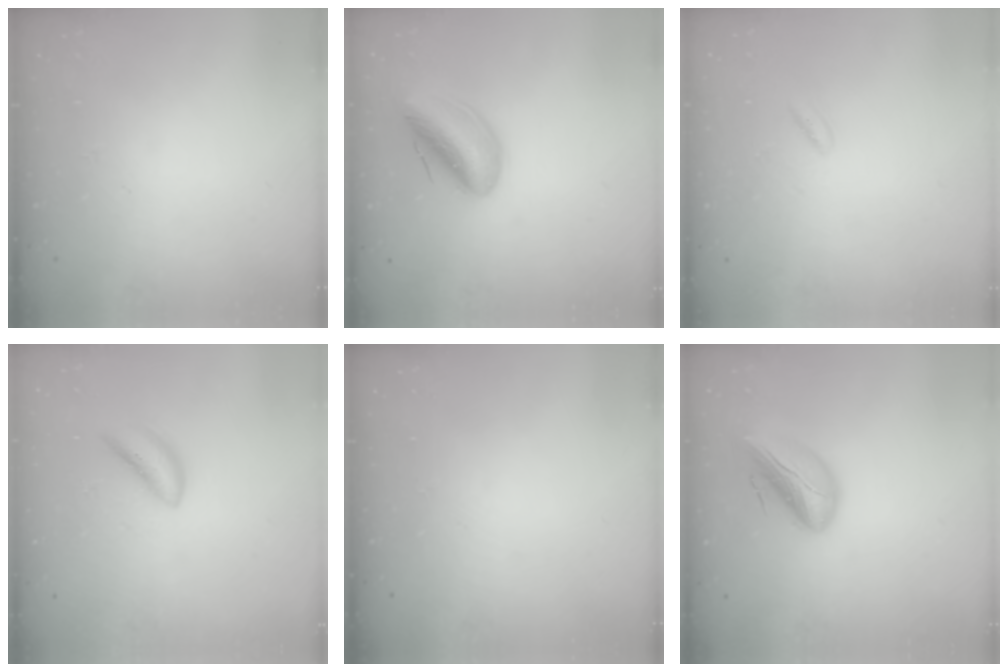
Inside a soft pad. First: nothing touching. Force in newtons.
{"total": 12.4, "press": 12.2, "slide": 2.1}
{"total": 2.0, "press": 1.9, "slide": 0.8}
{"total": 3.6, "press": 3.5, "slide": 0.4}
{"total": 0.0}
{"total": 13.4, "press": 13.0, "slide": 3.2}